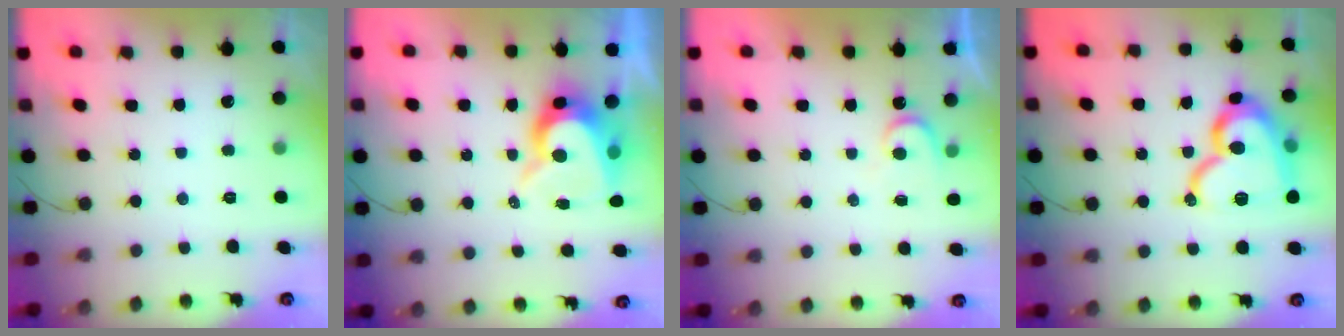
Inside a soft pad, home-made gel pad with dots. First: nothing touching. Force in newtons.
{"total": 9.6, "press": 9.6, "slide": 0.7}
{"total": 3.8, "press": 3.7, "slide": 0.3}
{"total": 19.7, "press": 19.6, "slide": 1.7}